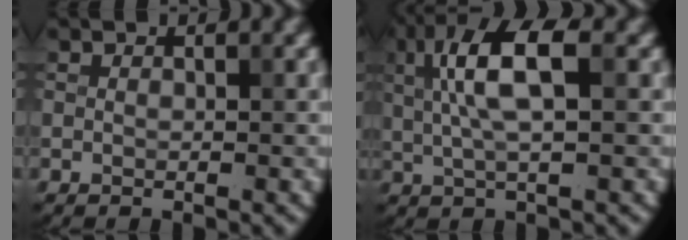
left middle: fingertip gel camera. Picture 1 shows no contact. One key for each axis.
{"total": 6.4, "fx": 1.5, "fy": 1.9, "fz": 5.9, "tx": -0.117, "ty": 0.010, "tz": 0.026}